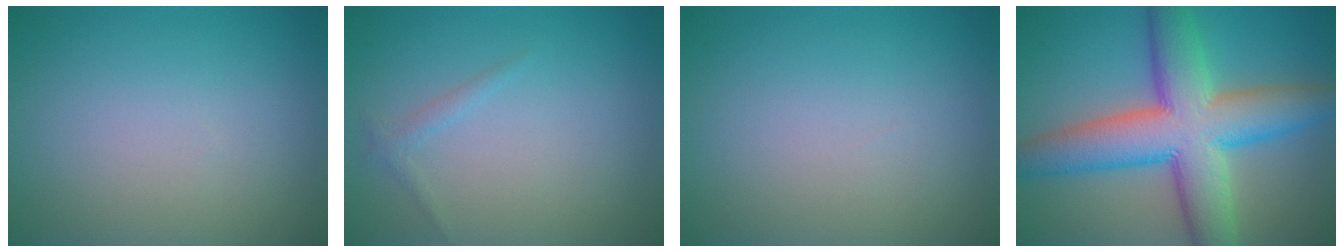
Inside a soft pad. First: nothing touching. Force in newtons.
{"total": 0.9, "press": 0.9, "slide": 0.1}
{"total": 0.0}
{"total": 10.8, "press": 10.8, "slide": 0.3}